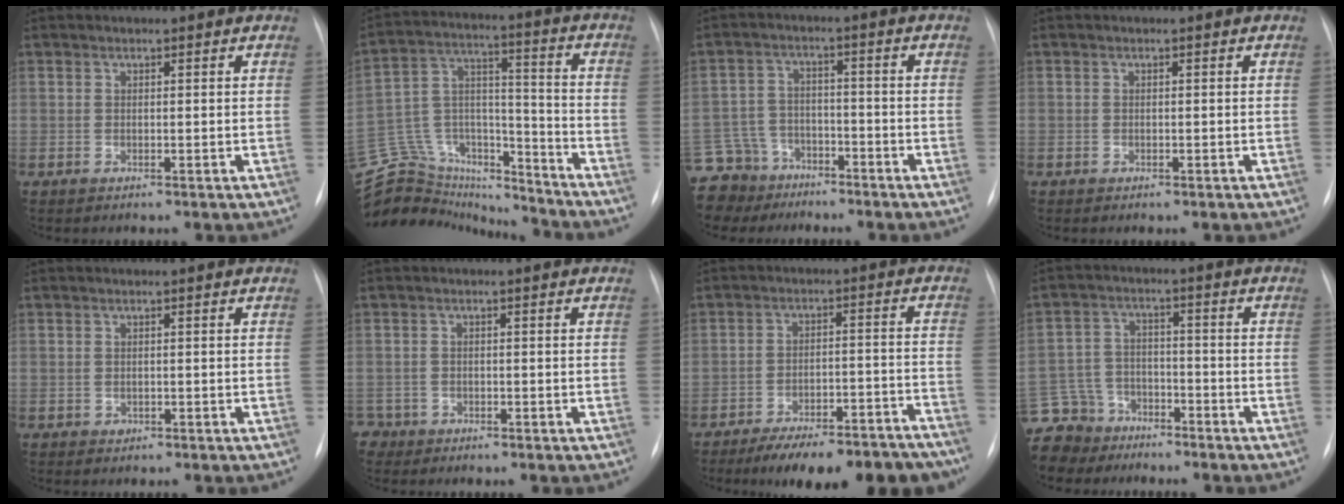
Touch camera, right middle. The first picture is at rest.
{"total": 27.2, "force": [-24.5, 8.7, 8.0], "torque": [-0.210, 0.029, -0.382]}
{"total": 11.3, "force": [-8.8, 7.0, 1.4], "torque": [-0.056, 0.018, -0.148]}
{"total": 0.7, "force": [-0.4, 0.6, 0.0], "torque": [-0.003, 0.005, -0.006]}
{"total": 0.8, "force": [-0.3, 0.7, 0.2], "torque": [-0.002, 0.002, -0.004]}
{"total": 2.4, "force": [-1.6, 1.7, -0.5], "torque": [0.009, 0.006, -0.031]}
{"total": 17.7, "force": [-15.0, 4.5, 8.3], "torque": [-0.074, 0.025, -0.207]}
{"total": 10.3, "force": [-8.4, 5.9, 0.7], "torque": [-0.038, 0.012, -0.151]}